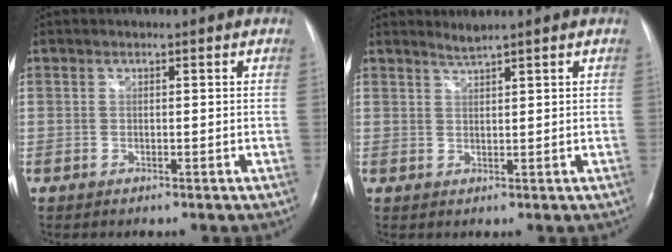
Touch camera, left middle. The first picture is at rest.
{"total": 1.5, "force": [1.4, -0.6, 0.2], "torque": [-0.009, -0.005, 0.027]}